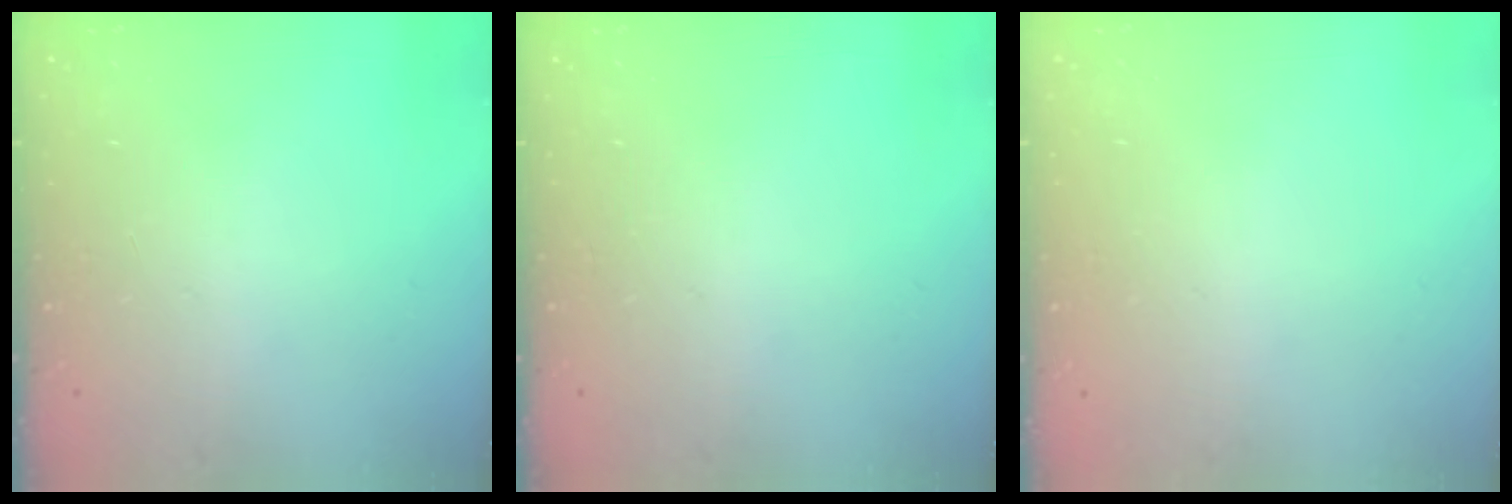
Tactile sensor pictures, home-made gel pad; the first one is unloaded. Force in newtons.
{"total": 0.0}
{"total": 0.0}